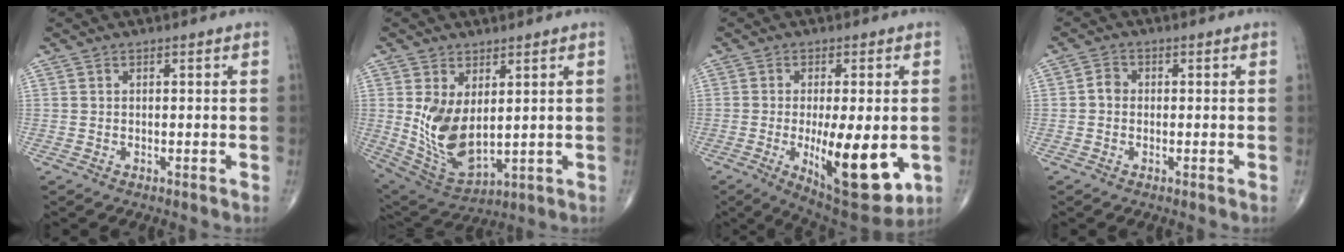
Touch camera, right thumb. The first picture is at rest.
{"total": 11.6, "force": [1.8, 6.6, 9.4], "torque": [-0.166, -0.024, 0.059]}
{"total": 16.5, "force": [-3.4, 5.8, 15.1], "torque": [-0.219, -0.026, -0.034]}
{"total": 2.1, "force": [-0.2, 1.8, 1.1], "torque": [-0.011, 0.007, -0.010]}